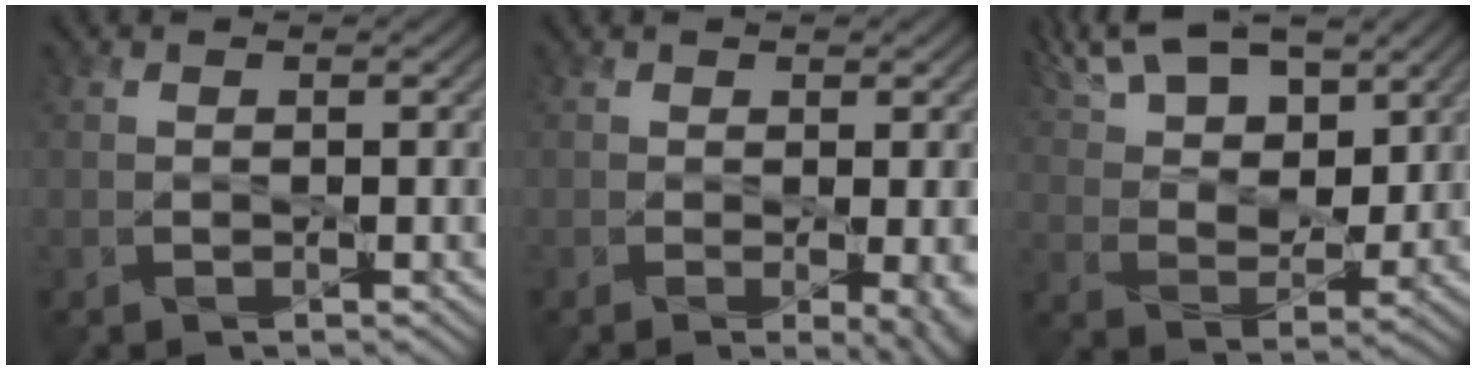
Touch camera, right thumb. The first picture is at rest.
{"total": 3.5, "force": [-0.6, 1.2, 3.3], "torque": [-0.042, -0.007, -0.006]}
{"total": 14.5, "force": [9.0, 6.5, 9.3], "torque": [-0.201, 0.019, 0.142]}